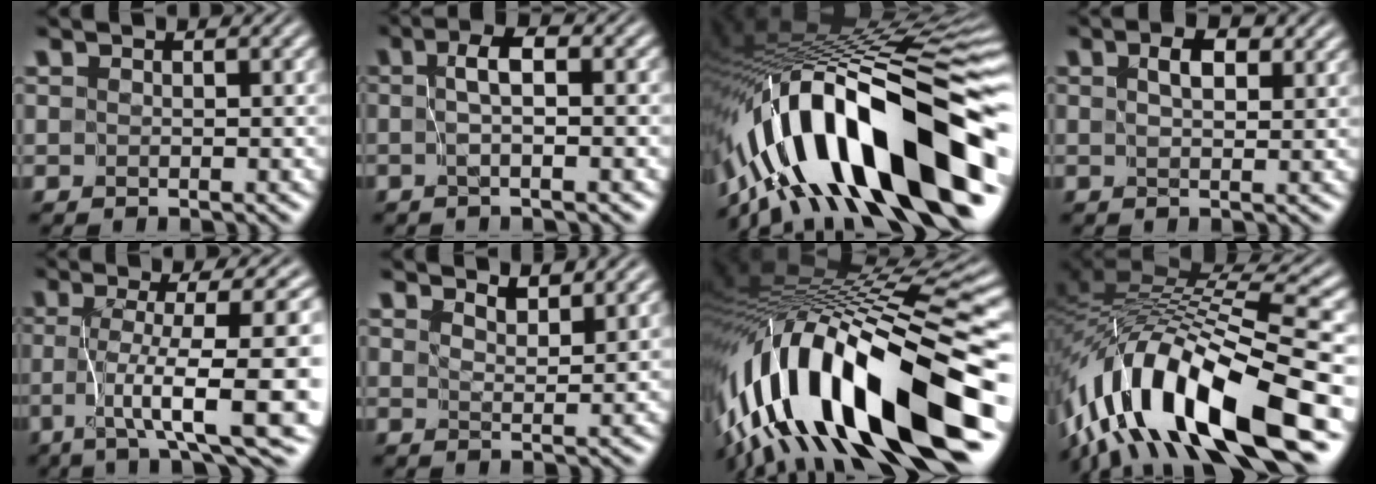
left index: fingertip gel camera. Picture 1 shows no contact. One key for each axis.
{"total": 2.5, "fx": -0.1, "fy": -0.1, "fz": 2.5, "tx": -0.045, "ty": 0.005, "tz": -0.002}
{"total": 17.1, "fx": -7.3, "fy": 5.2, "fz": 14.6, "tx": -0.228, "ty": 0.036, "tz": -0.134}
{"total": 2.6, "fx": 1.1, "fy": 1.0, "fz": 2.2, "tx": -0.039, "ty": 0.003, "tz": 0.023}
{"total": 10.5, "fx": -2.5, "fy": 1.8, "fz": 10.0, "tx": -0.149, "ty": 0.005, "tz": -0.031}
{"total": 2.4, "fx": 2.3, "fy": -0.1, "fz": 0.7, "tx": -0.014, "ty": -0.006, "tz": 0.040}
{"total": 15.8, "fx": -4.9, "fy": 4.4, "fz": 14.4, "tx": -0.260, "ty": 0.029, "tz": -0.076}
{"total": 14.6, "fx": -7.0, "fy": 3.7, "fz": 12.3, "tx": -0.236, "ty": 0.019, "tz": -0.119}